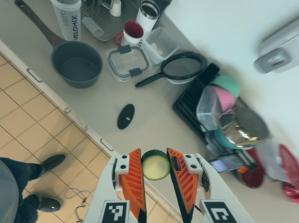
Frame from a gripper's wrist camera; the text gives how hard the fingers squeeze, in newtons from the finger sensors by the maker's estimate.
{"total": 7.6, "left": 7.4, "right": 7.9}